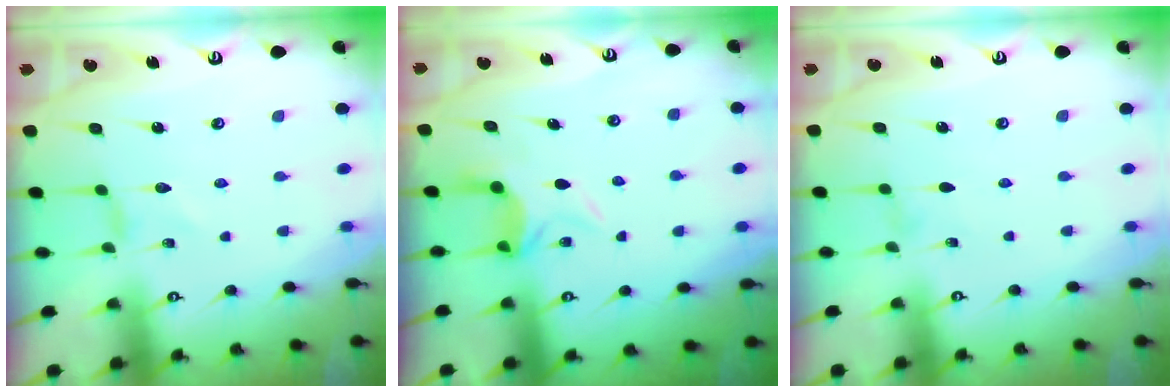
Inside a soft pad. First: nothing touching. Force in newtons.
{"total": 5.7, "press": 5.6, "slide": 1.1}
{"total": 0.0}